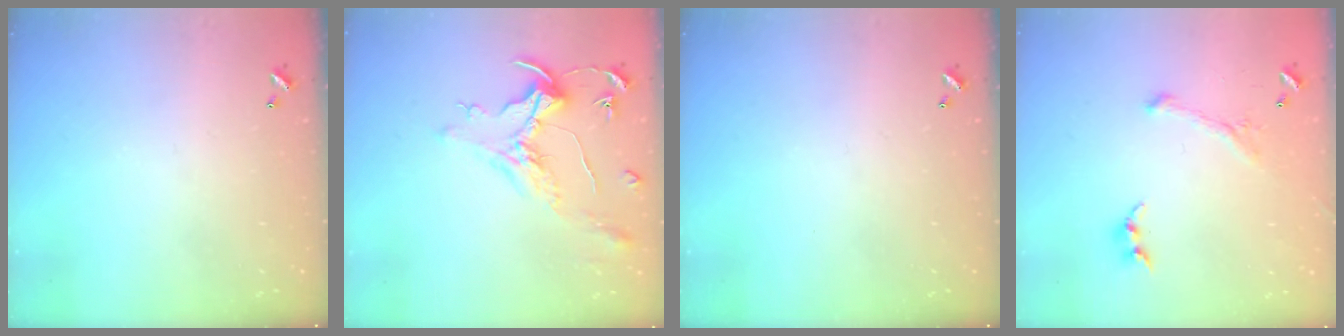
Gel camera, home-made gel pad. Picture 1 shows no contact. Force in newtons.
{"total": 1.6, "press": 1.4, "slide": 0.7}
{"total": 0.0}
{"total": 2.8, "press": 2.6, "slide": 0.9}